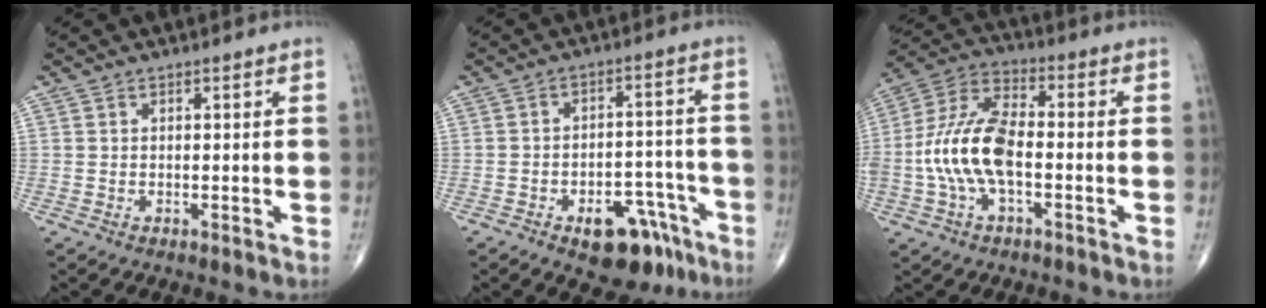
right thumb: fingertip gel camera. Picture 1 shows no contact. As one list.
[{"total": 12.4, "force": [-8.0, 5.7, 7.6], "torque": [-0.086, 0.068, -0.116]}, {"total": 14.0, "force": [-2.4, 6.8, 12.0], "torque": [-0.258, 0.038, -0.050]}]